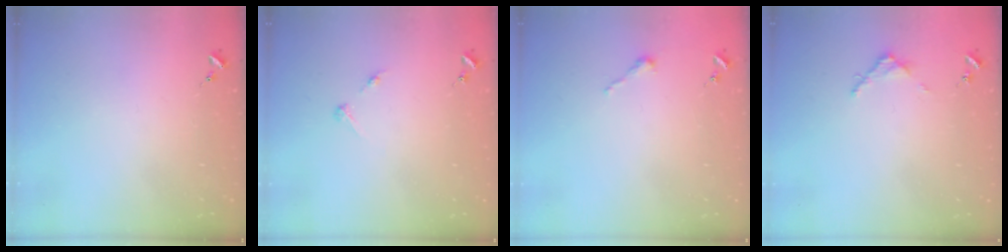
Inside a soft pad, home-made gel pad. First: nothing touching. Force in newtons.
{"total": 3.2, "press": 3.1, "slide": 0.4}
{"total": 2.5, "press": 2.5, "slide": 0.2}
{"total": 3.1, "press": 3.1, "slide": 0.4}